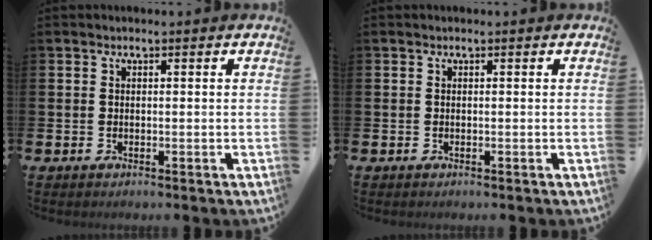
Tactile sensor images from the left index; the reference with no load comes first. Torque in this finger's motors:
{"motor_torque": [0.00, 0.00, 0.00, 0.00]}